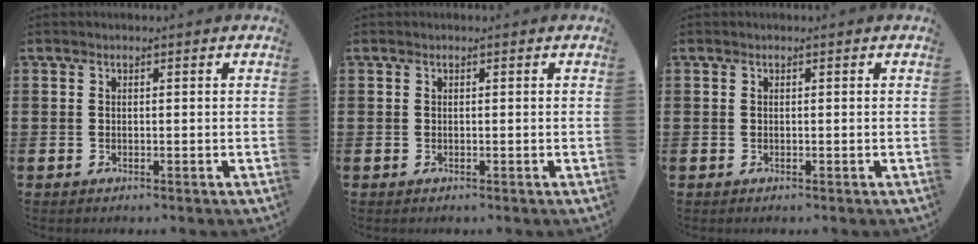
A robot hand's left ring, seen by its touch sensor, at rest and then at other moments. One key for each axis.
{"total": 0.0}
{"total": 0.0}